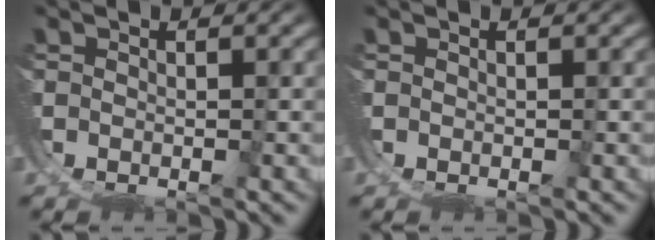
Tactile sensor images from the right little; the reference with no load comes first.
{"total": 0.0}